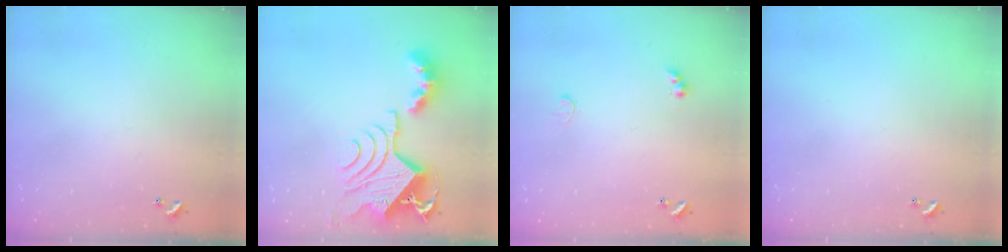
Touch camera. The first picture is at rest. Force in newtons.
{"total": 13.6, "press": 13.5, "slide": 1.5}
{"total": 2.6, "press": 2.4, "slide": 0.8}
{"total": 0.0}